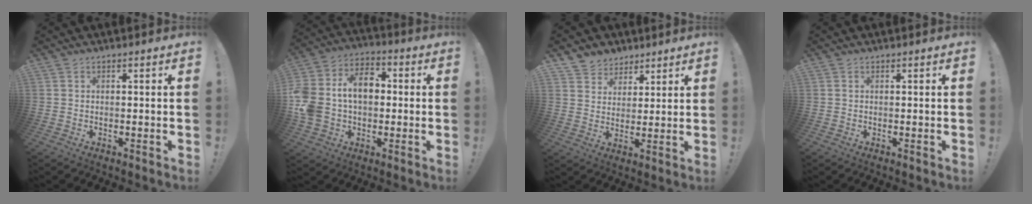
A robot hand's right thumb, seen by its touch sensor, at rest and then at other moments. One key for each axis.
{"total": 16.9, "fx": 1.6, "fy": 12.5, "fz": 11.2, "tx": -0.208, "ty": 0.013, "tz": 0.033}
{"total": 6.3, "fx": 4.4, "fy": 4.5, "fz": -0.2, "tx": -0.001, "ty": -0.039, "tz": 0.087}
{"total": 0.0}